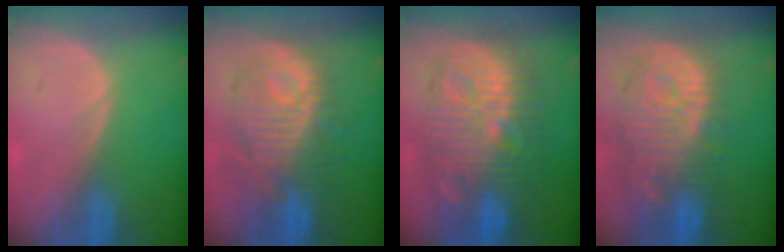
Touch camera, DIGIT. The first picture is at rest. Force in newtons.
{"total": 11.3, "press": 10.6, "slide": 3.7}
{"total": 13.8, "press": 13.7, "slide": 1.3}
{"total": 13.1, "press": 11.5, "slide": 6.4}